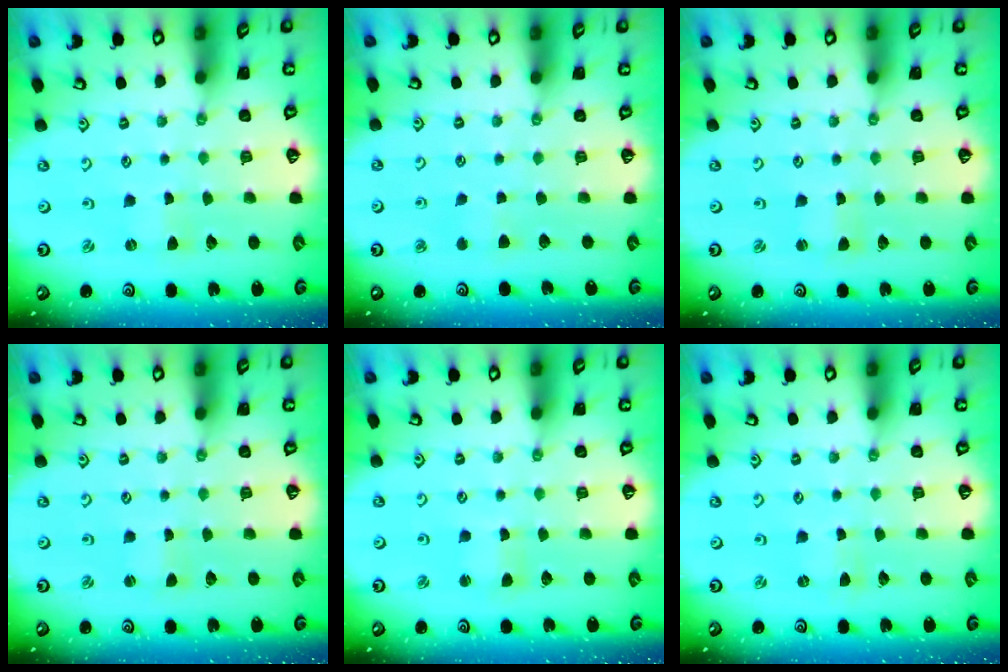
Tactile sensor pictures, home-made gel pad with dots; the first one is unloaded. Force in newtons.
{"total": 2.9, "press": 2.8, "slide": 0.4}
{"total": 0.8, "press": 0.8, "slide": 0.3}
{"total": 0.6, "press": 0.6, "slide": 0.1}
{"total": 1.5, "press": 1.5, "slide": 0.2}
{"total": 0.0}